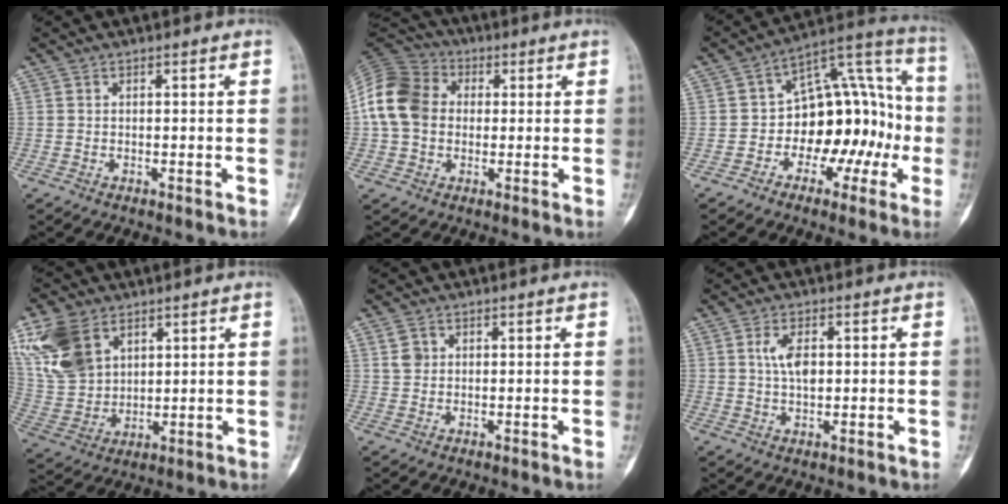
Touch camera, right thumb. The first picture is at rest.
{"total": 13.3, "force": [0.7, 10.7, 7.9], "torque": [-0.146, 0.030, 0.003]}
{"total": 17.8, "force": [-3.1, 11.5, 13.2], "torque": [-0.119, 0.071, -0.041]}
{"total": 14.3, "force": [6.8, 9.6, 8.1], "torque": [-0.158, -0.013, 0.151]}
{"total": 2.2, "force": [0.8, 1.8, 1.0], "torque": [-0.013, 0.003, 0.017]}
{"total": 4.7, "force": [0.8, 2.4, 3.9], "torque": [-0.069, -0.001, 0.015]}